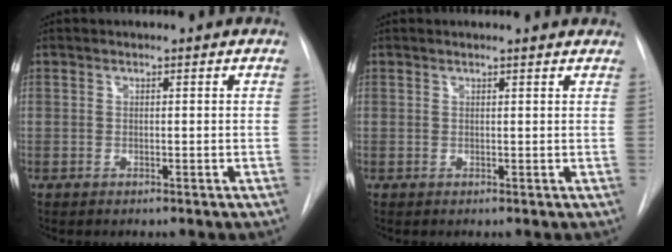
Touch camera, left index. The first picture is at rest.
{"total": 3.0, "force": [2.8, 0.3, 1.0], "torque": [-0.015, 0.001, 0.018]}